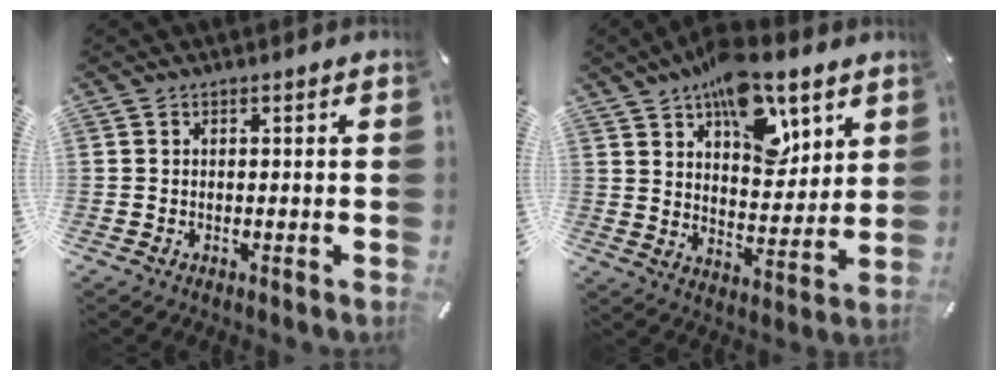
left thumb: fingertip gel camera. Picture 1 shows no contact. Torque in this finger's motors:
{"motor_torque": [2.56, 2.45, 1.41, -1.36, 0.52]}